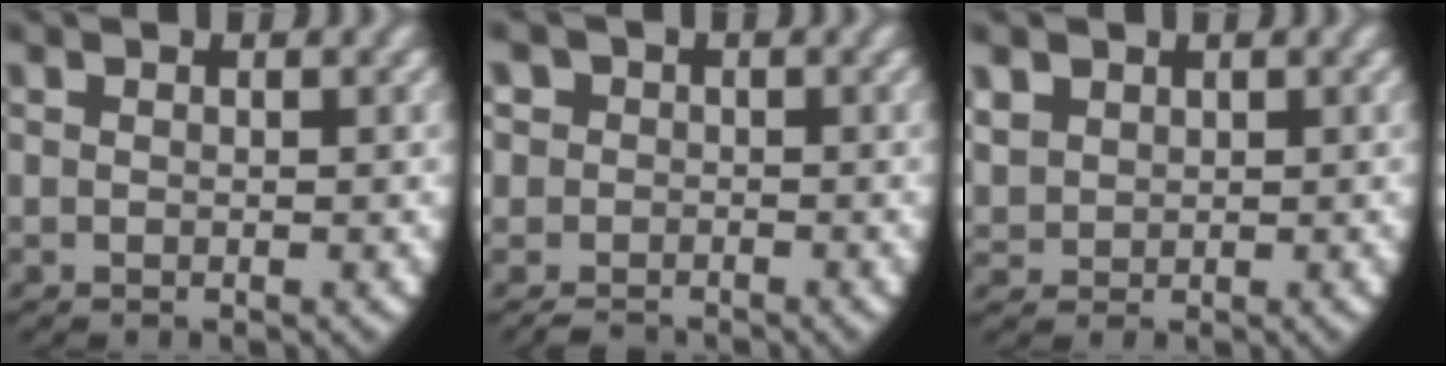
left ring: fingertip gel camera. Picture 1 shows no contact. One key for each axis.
{"total": 4.4, "fx": -1.1, "fy": 4.2, "fz": 1.0, "tx": -0.032, "ty": -0.010, "tz": -0.026}
{"total": 2.9, "fx": 1.1, "fy": 2.5, "fz": 1.2, "tx": -0.040, "ty": -0.009, "tz": 0.034}